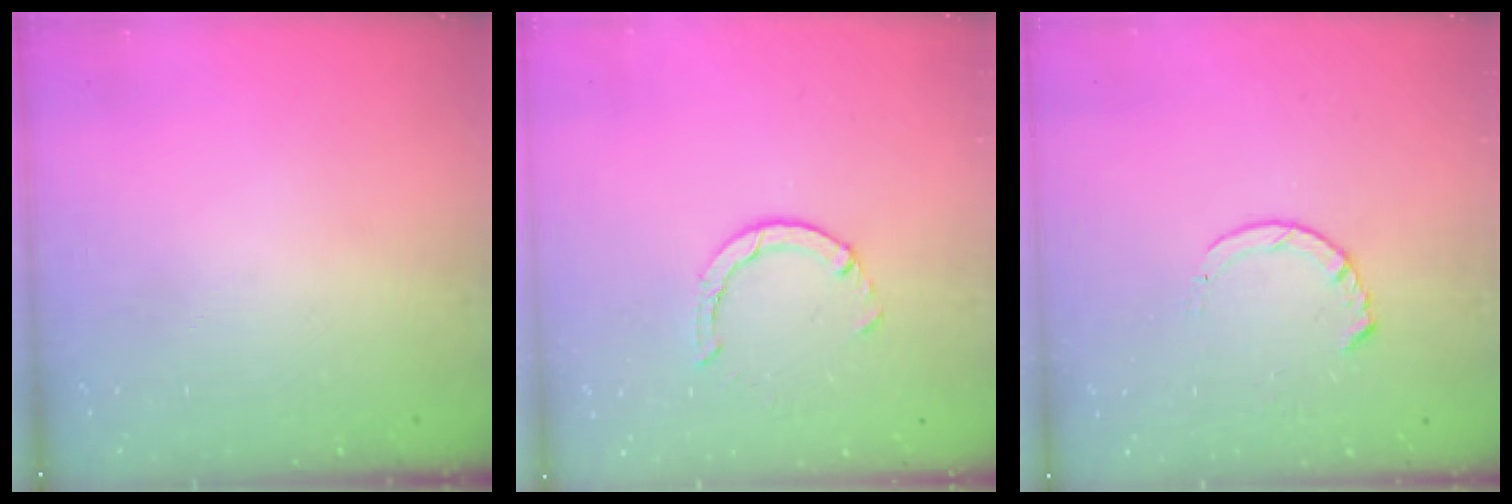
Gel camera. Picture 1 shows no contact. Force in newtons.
{"total": 2.9, "press": 2.9, "slide": 0.4}
{"total": 4.6, "press": 4.6, "slide": 0.5}